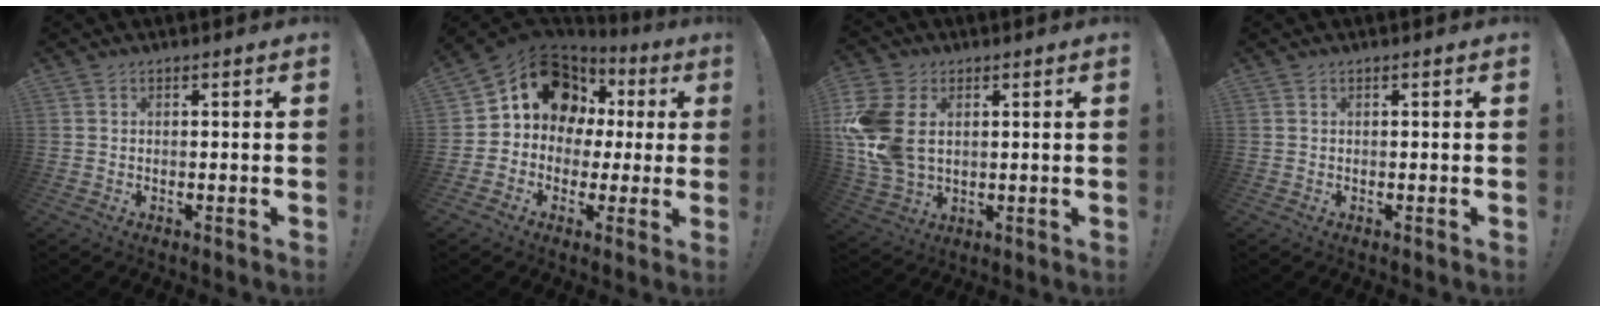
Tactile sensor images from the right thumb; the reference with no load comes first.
{"total": 15.2, "force": [4.7, 12.2, 7.8], "torque": [-0.109, -0.013, 0.100]}
{"total": 15.4, "force": [2.4, 11.3, 10.3], "torque": [-0.217, 0.001, 0.050]}
{"total": 0.0}